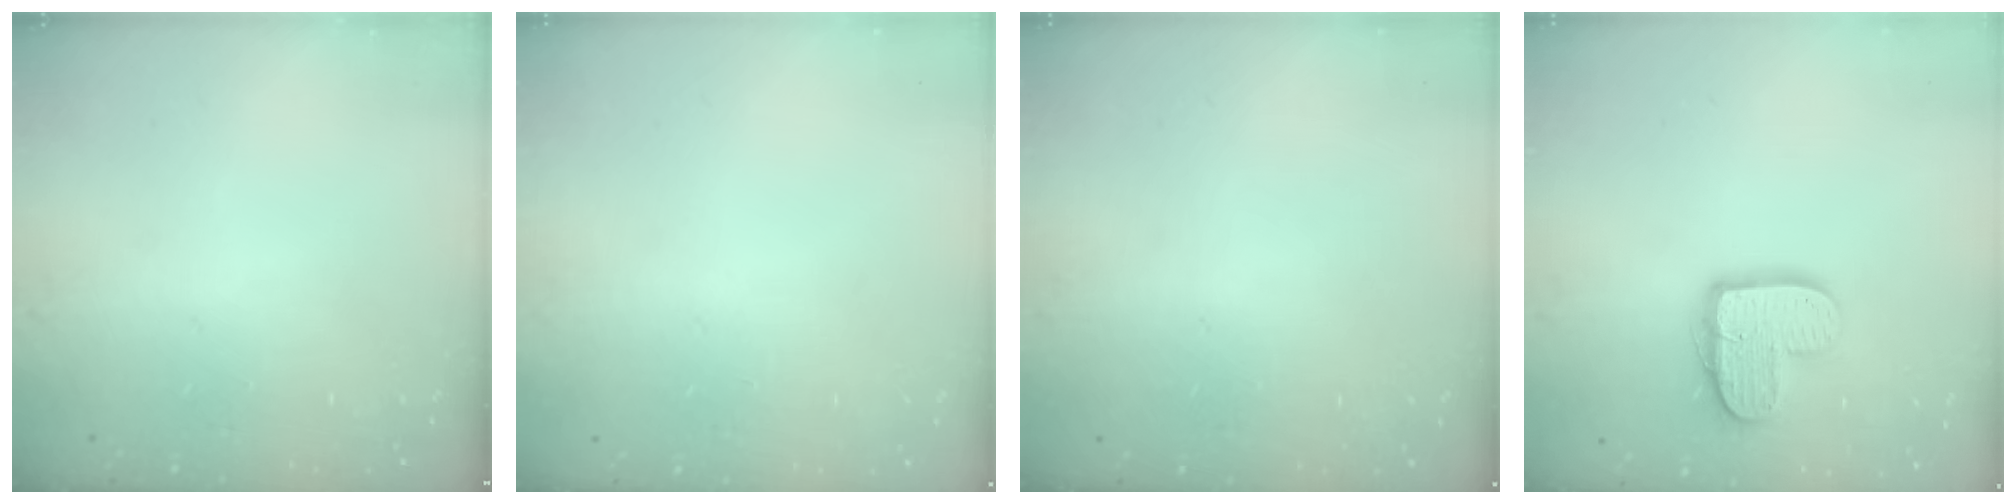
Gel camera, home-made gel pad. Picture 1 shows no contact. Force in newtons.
{"total": 0.0}
{"total": 0.0}
{"total": 12.9, "press": 12.9, "slide": 0.9}